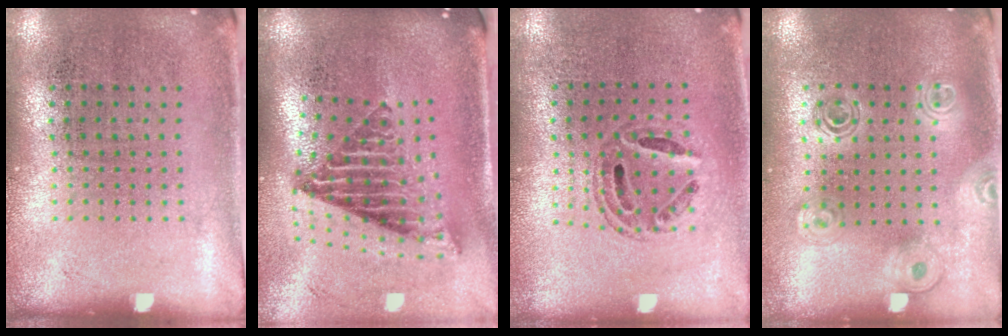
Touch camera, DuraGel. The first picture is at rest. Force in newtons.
{"total": 2.7, "press": 1.8, "slide": 2.0}
{"total": 0.7, "press": 0.7, "slide": 0.2}
{"total": 1.5, "press": 1.4, "slide": 0.7}